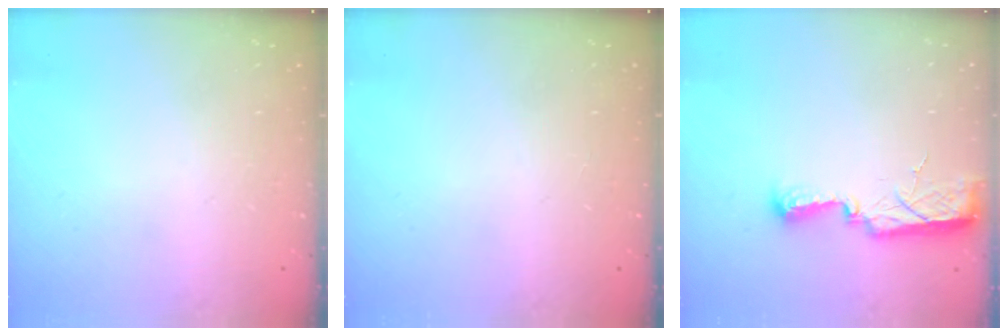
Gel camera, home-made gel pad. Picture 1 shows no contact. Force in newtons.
{"total": 0.0}
{"total": 7.5, "press": 7.5, "slide": 0.8}